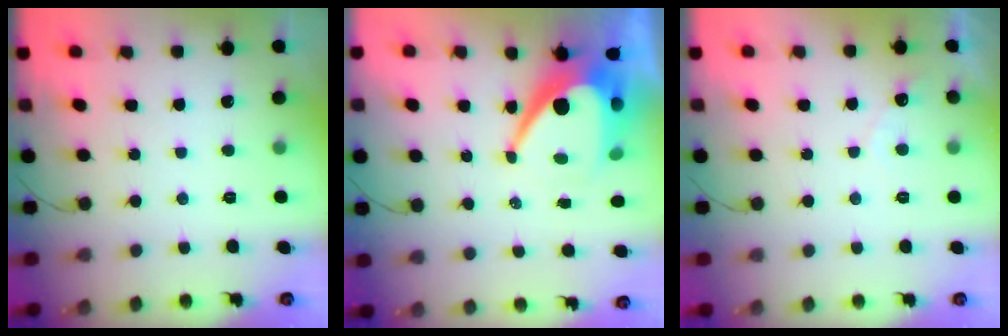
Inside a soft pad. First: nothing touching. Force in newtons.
{"total": 14.6, "press": 14.6, "slide": 1.0}
{"total": 4.0, "press": 4.0, "slide": 0.2}